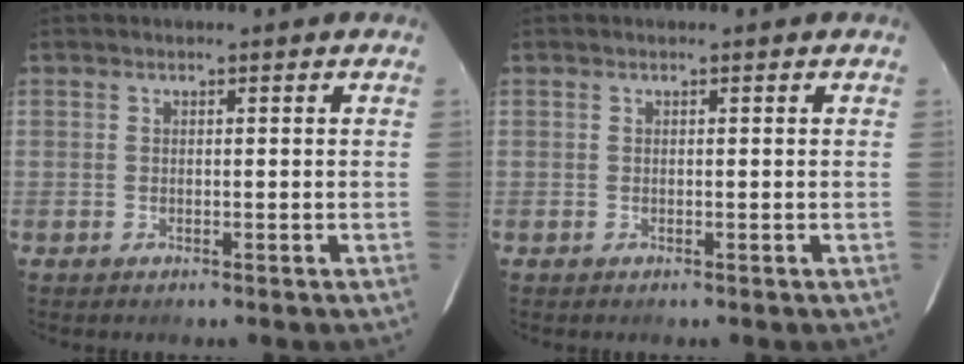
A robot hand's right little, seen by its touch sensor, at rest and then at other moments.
{"total": 0.0}